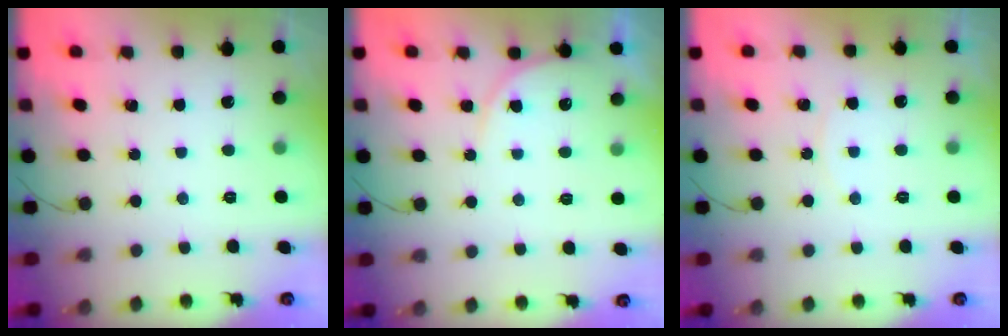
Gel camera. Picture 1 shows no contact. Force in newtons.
{"total": 5.5, "press": 5.5, "slide": 0.4}
{"total": 3.0, "press": 3.0, "slide": 0.4}